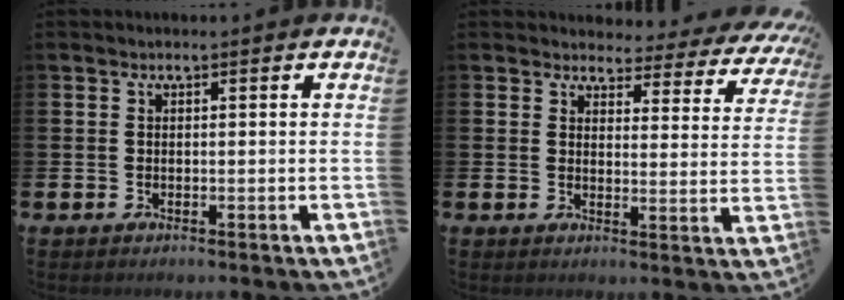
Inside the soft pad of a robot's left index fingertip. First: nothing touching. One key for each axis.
{"total": 3.2, "fx": 2.9, "fy": 1.3, "fz": 0.3, "tx": -0.010, "ty": -0.032, "tz": 0.041}